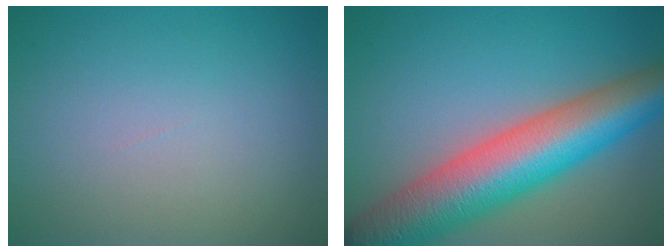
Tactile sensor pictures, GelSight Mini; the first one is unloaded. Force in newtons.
{"total": 11.7, "press": 11.7, "slide": 0.4}